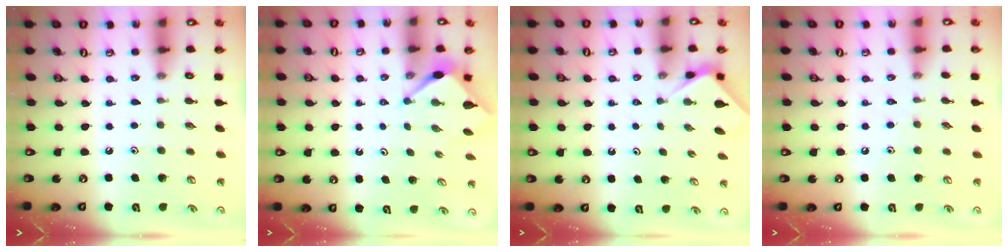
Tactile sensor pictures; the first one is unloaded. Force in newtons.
{"total": 2.9, "press": 2.9, "slide": 0.3}
{"total": 2.0, "press": 1.9, "slide": 0.4}
{"total": 3.9, "press": 3.8, "slide": 0.7}